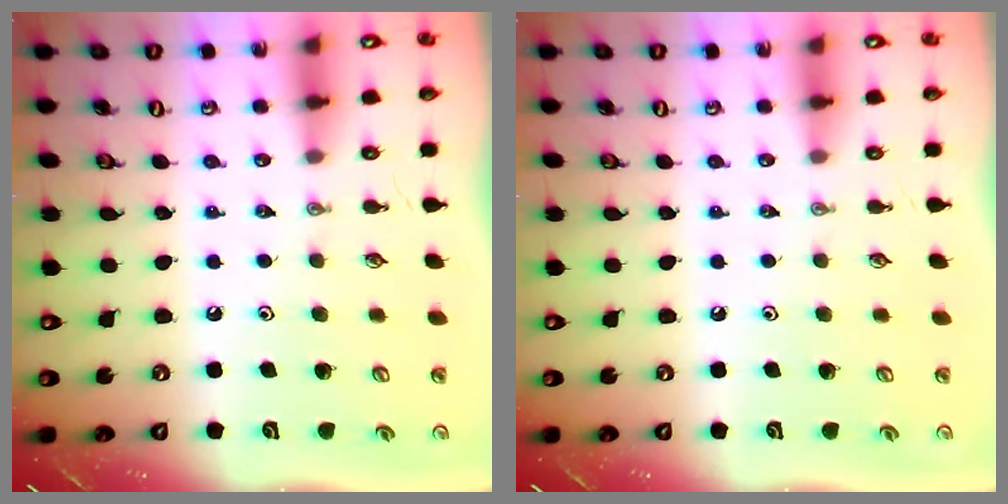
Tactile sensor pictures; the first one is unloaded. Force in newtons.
{"total": 0.0}